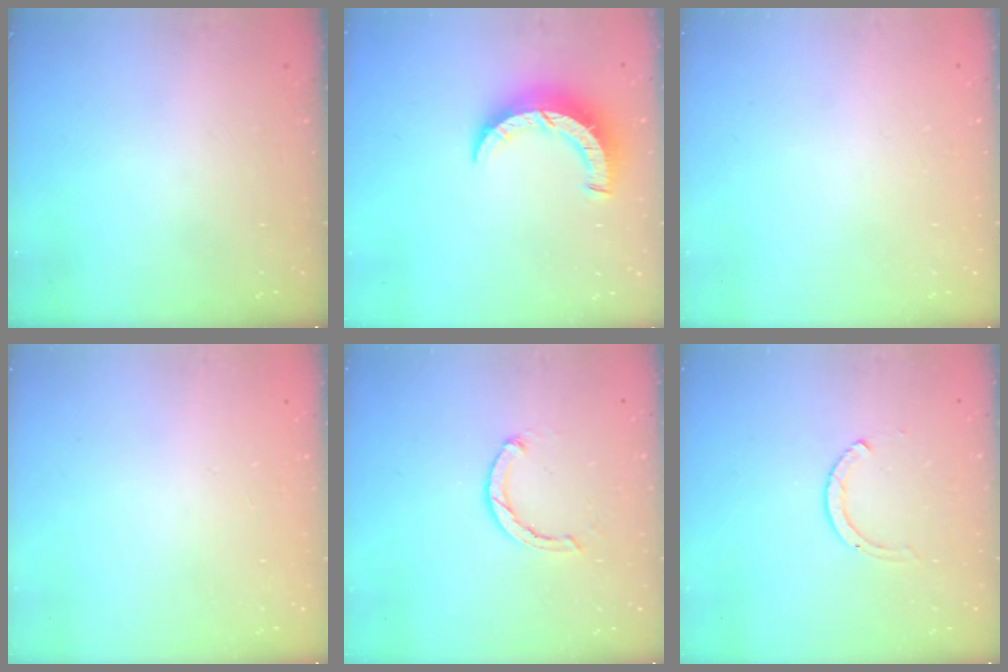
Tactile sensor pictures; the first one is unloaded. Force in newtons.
{"total": 8.4, "press": 8.4, "slide": 0.7}
{"total": 2.6, "press": 2.6, "slide": 0.2}
{"total": 2.5, "press": 2.5, "slide": 0.2}
{"total": 2.3, "press": 2.3, "slide": 0.3}
{"total": 2.6, "press": 2.6, "slide": 0.3}